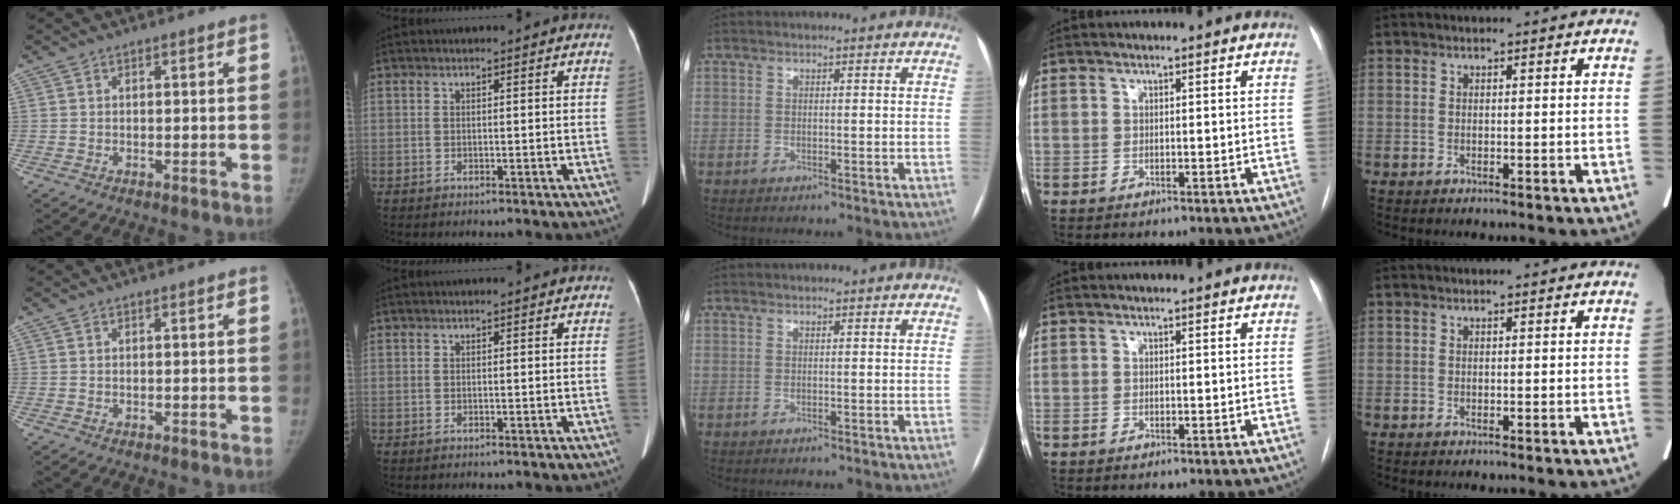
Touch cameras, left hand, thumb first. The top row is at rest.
{}